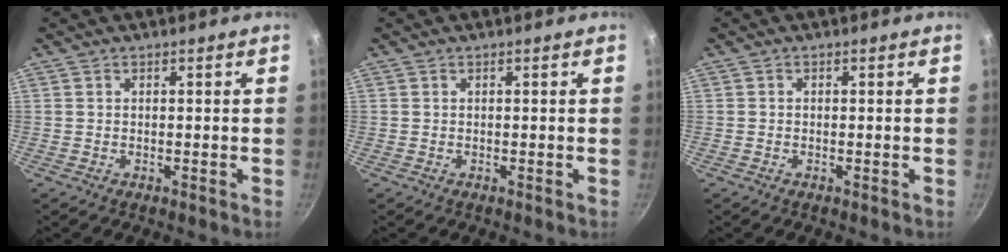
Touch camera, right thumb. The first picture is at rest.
{"total": 0.0}
{"total": 0.0}